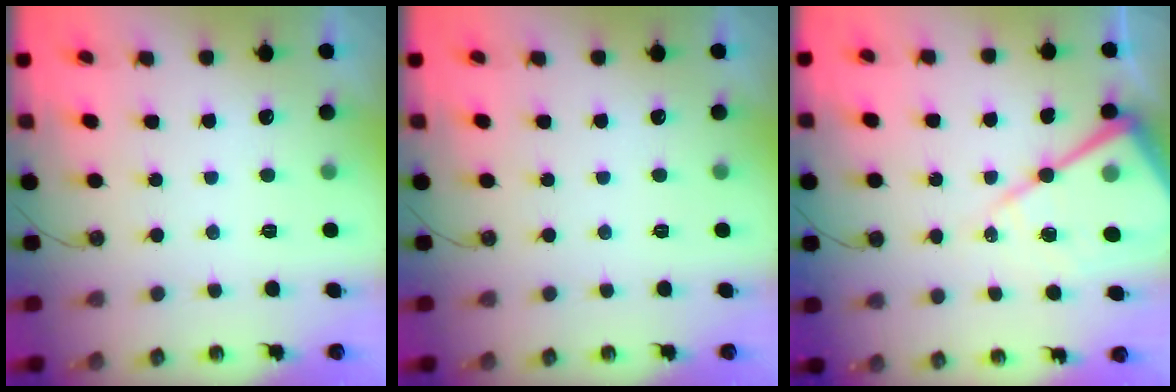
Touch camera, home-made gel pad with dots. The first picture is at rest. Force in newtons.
{"total": 0.0}
{"total": 17.8, "press": 17.8, "slide": 1.6}